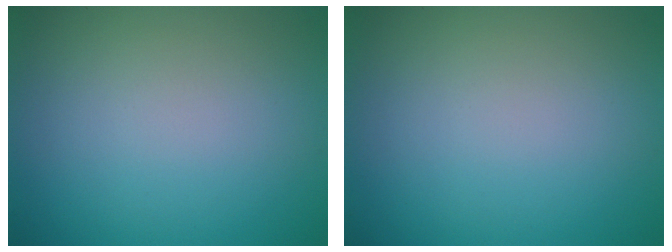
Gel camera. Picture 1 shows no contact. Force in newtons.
{"total": 0.0}